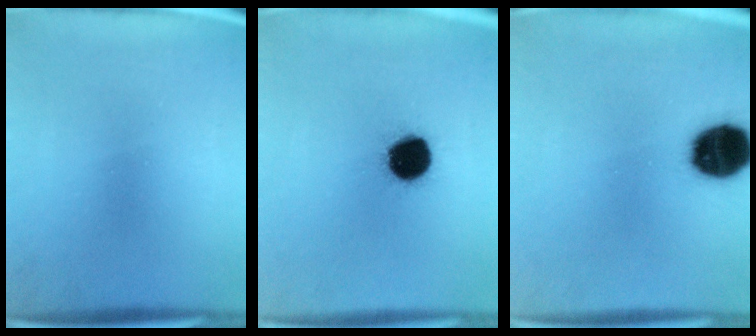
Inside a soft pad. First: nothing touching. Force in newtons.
{"total": 12.7}
{"total": 14.6}